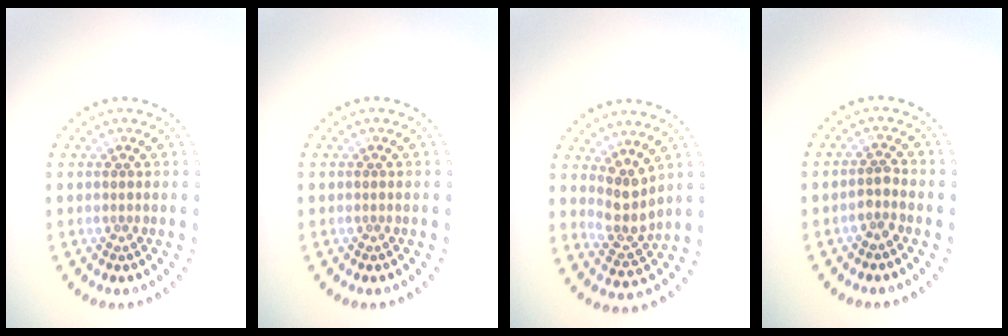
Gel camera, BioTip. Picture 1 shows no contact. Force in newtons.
{"total": 0.0}
{"total": 2.9, "press": 2.3, "slide": 1.7}
{"total": 1.5, "press": 1.3, "slide": 0.8}